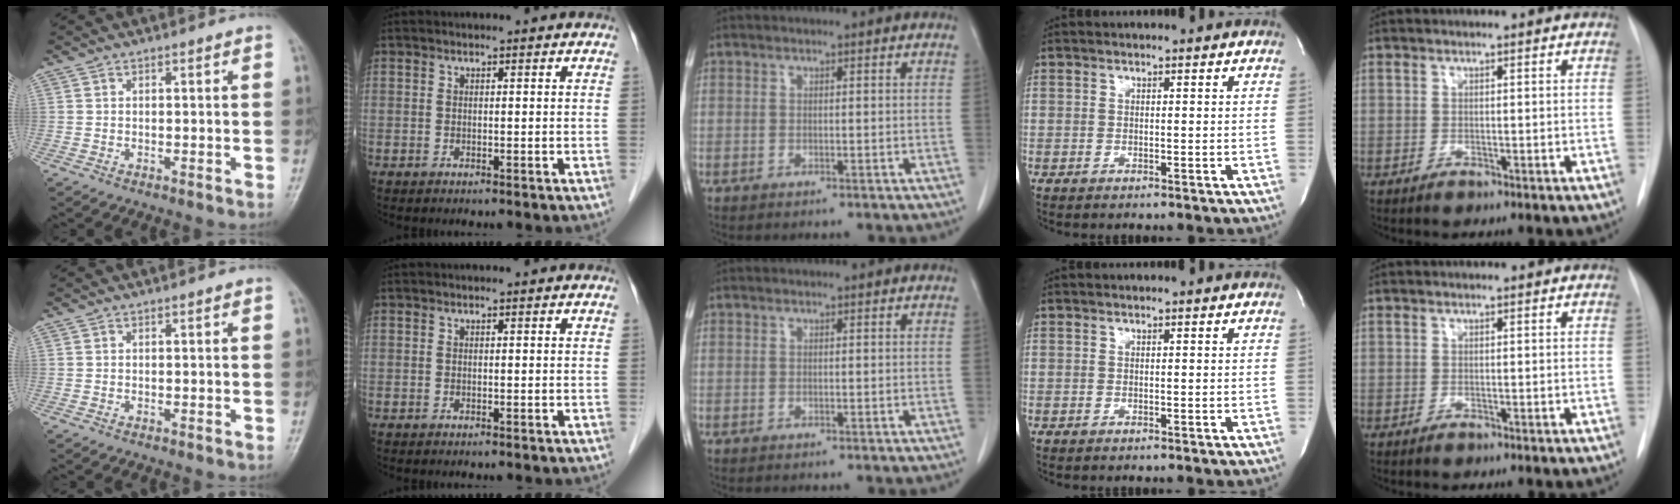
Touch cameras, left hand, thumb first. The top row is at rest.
{}